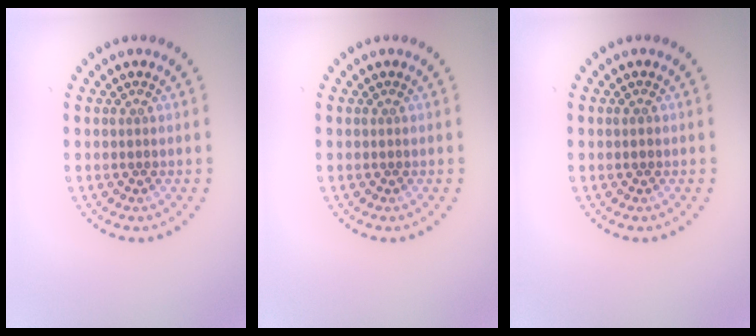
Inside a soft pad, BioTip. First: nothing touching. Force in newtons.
{"total": 0.0}
{"total": 0.7, "press": 0.7, "slide": 0.0}